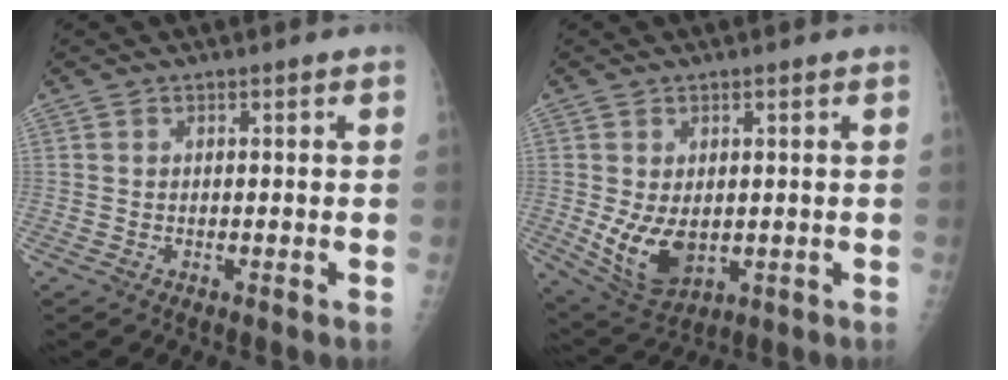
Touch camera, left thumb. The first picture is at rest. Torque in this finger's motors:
{"motor_torque": [-0.36, 0.62, 1.13, -0.10, 0.13]}